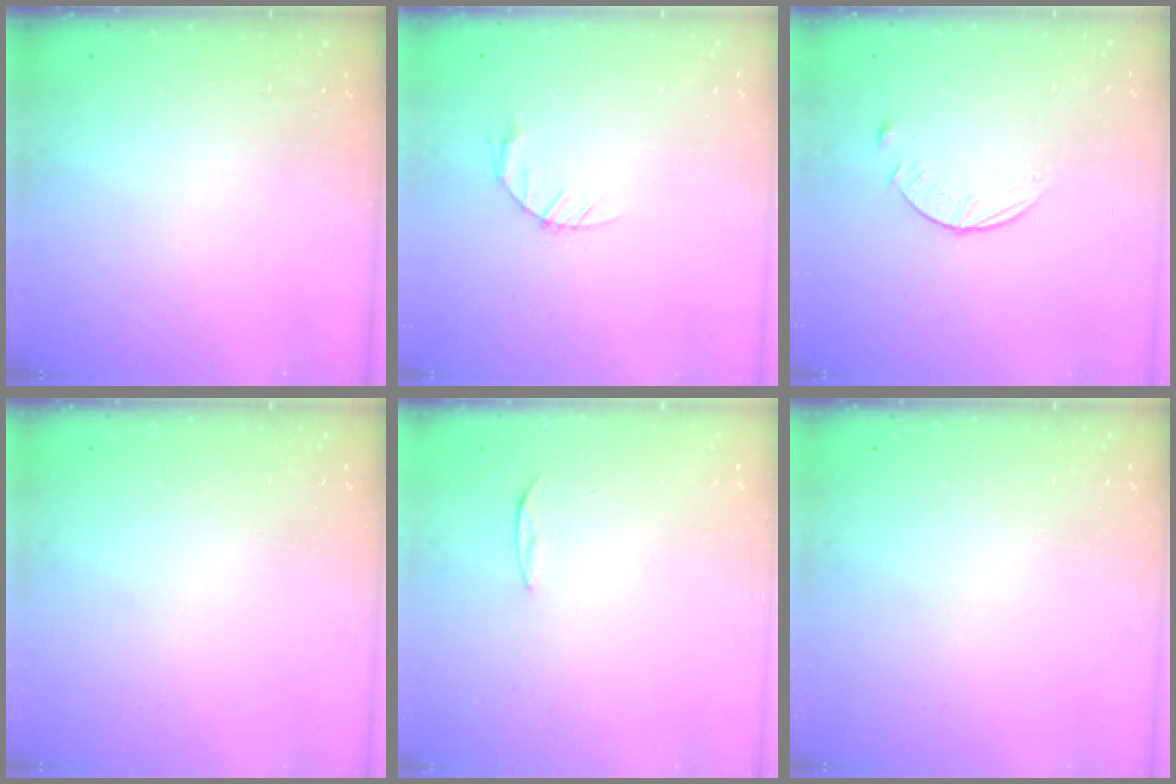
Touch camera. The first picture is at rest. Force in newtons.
{"total": 3.3, "press": 3.2, "slide": 0.5}
{"total": 5.6, "press": 5.6, "slide": 0.7}
{"total": 0.0}
{"total": 3.4, "press": 3.4, "slide": 0.4}
{"total": 0.0}